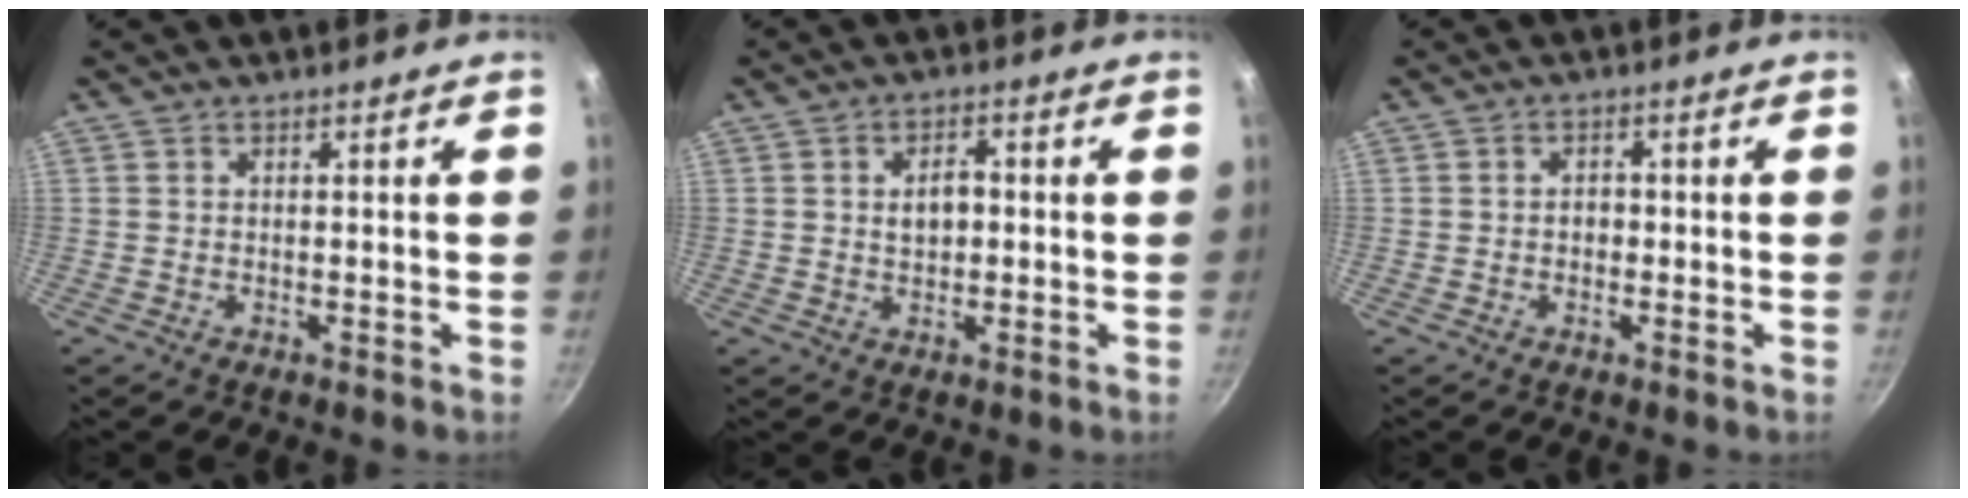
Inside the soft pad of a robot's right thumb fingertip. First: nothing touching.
{"total": 4.6, "force": [0.2, 3.0, 3.5], "torque": [-0.037, 0.010, 0.002]}
{"total": 2.1, "force": [-0.2, 1.7, 1.3], "torque": [-0.014, 0.007, -0.006]}